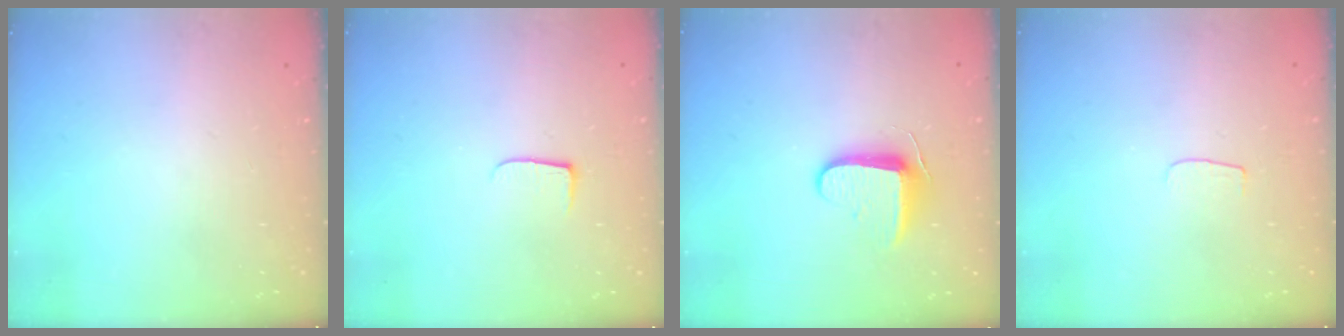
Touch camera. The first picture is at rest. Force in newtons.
{"total": 5.6, "press": 5.5, "slide": 0.7}
{"total": 9.3, "press": 9.2, "slide": 1.5}
{"total": 3.1, "press": 3.1, "slide": 0.3}